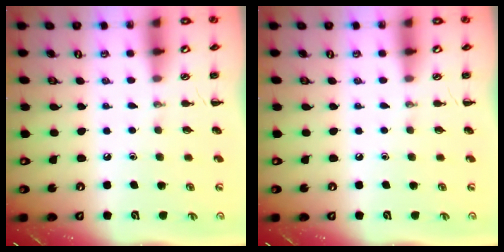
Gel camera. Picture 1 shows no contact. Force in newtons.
{"total": 0.0}